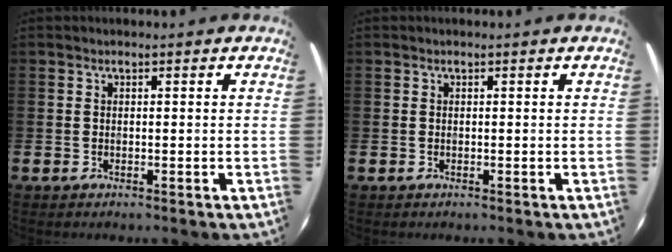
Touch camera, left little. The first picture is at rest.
{"total": 0.0}